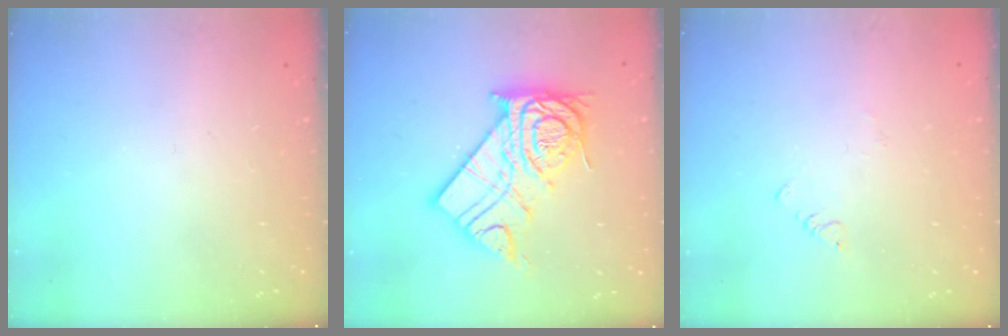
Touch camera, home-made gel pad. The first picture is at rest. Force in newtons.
{"total": 20.0, "press": 19.9, "slide": 1.9}
{"total": 2.1, "press": 2.1, "slide": 0.3}